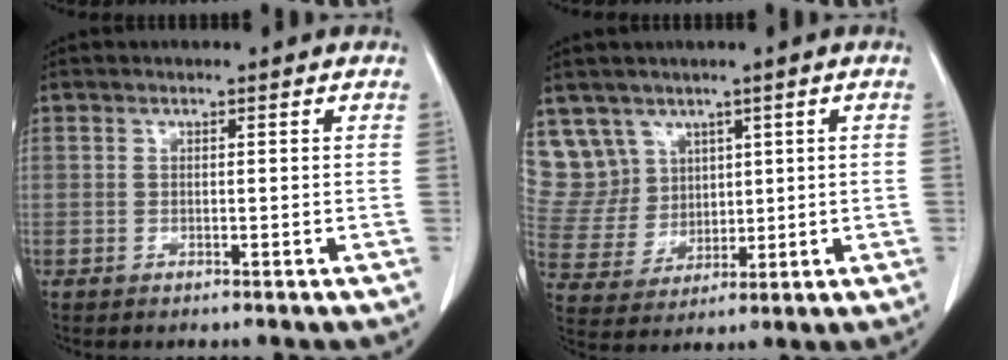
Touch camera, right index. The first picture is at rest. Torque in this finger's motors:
{"motor_torque": [-0.27, 0.51, -0.01, 0.00]}